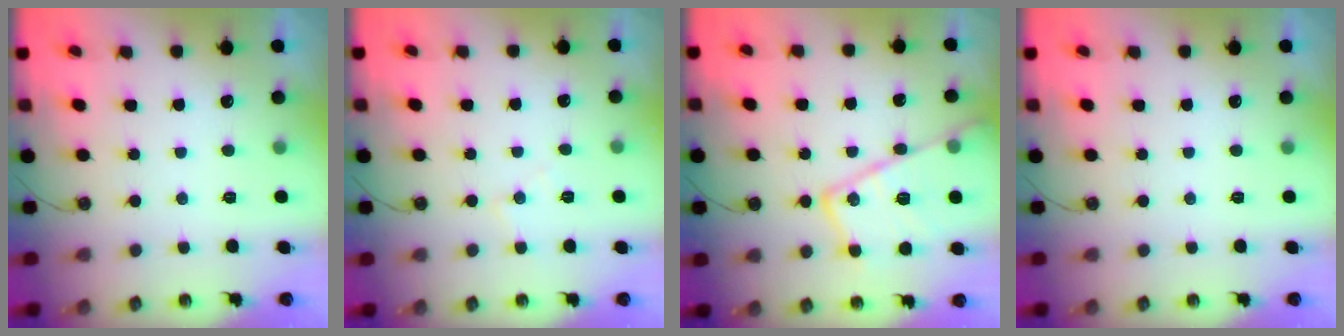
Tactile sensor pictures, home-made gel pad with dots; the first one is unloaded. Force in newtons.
{"total": 5.2, "press": 5.2, "slide": 0.9}
{"total": 22.4, "press": 22.3, "slide": 2.3}
{"total": 0.0}